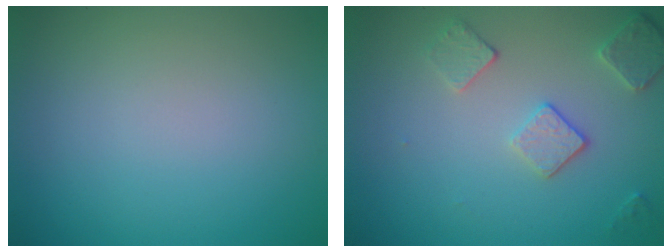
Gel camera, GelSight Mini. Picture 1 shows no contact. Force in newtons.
{"total": 2.6, "press": 2.5, "slide": 0.8}